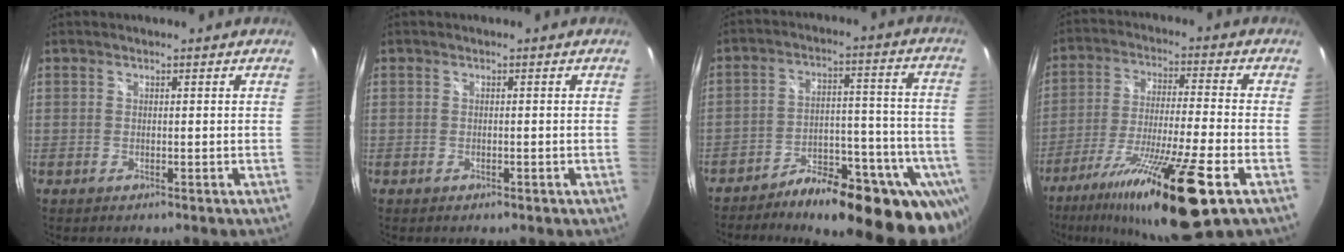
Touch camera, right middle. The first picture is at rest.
{"total": 1.0, "force": [-0.5, 0.7, 0.5], "torque": [-0.006, -0.005, -0.009]}
{"total": 23.7, "force": [-18.2, 8.0, 13.0], "torque": [-0.137, 0.019, -0.238]}
{"total": 20.1, "force": [-11.9, 0.9, 16.2], "torque": [-0.303, -0.048, -0.202]}